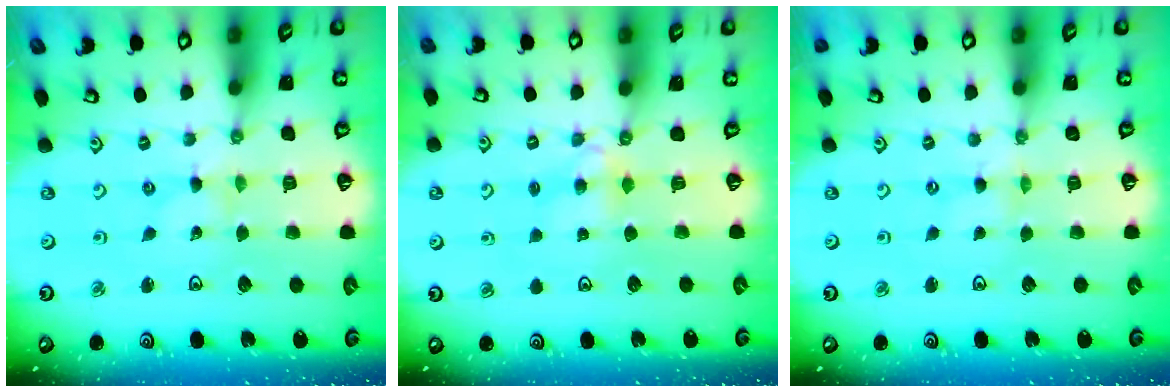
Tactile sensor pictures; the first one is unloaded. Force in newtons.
{"total": 4.0, "press": 4.0, "slide": 0.5}
{"total": 0.5, "press": 0.5, "slide": 0.2}